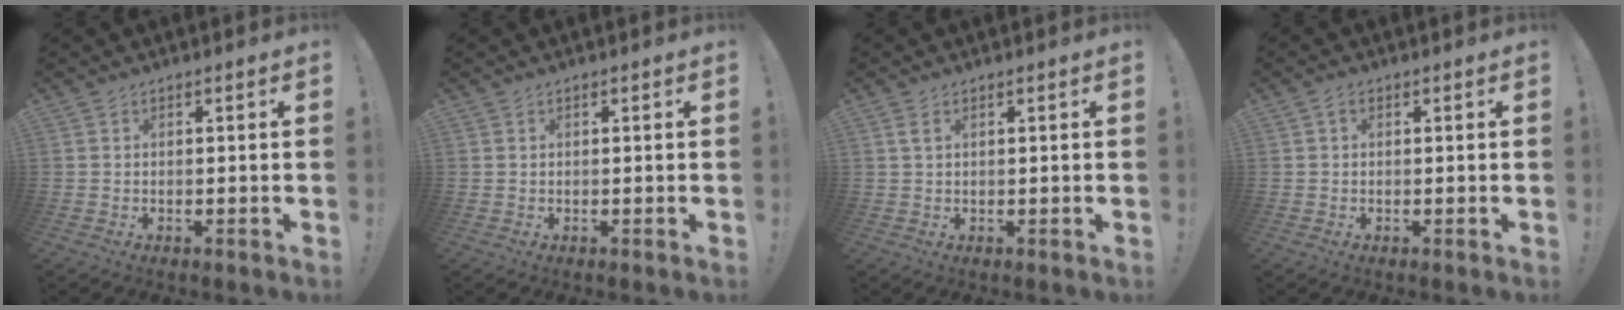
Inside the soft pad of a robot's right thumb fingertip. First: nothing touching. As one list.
[{"total": 0.0}, {"total": 2.0, "force": [0.9, 0.8, 1.6], "torque": [-0.032, 0.001, 0.015]}, {"total": 1.1, "force": [0.3, 0.8, 0.7], "torque": [-0.010, 0.002, 0.003]}]